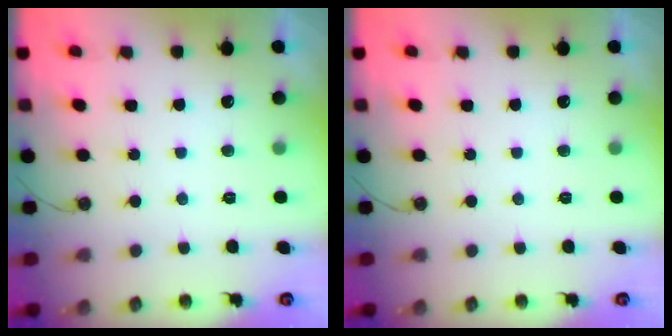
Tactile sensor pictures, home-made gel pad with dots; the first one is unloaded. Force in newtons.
{"total": 0.0}